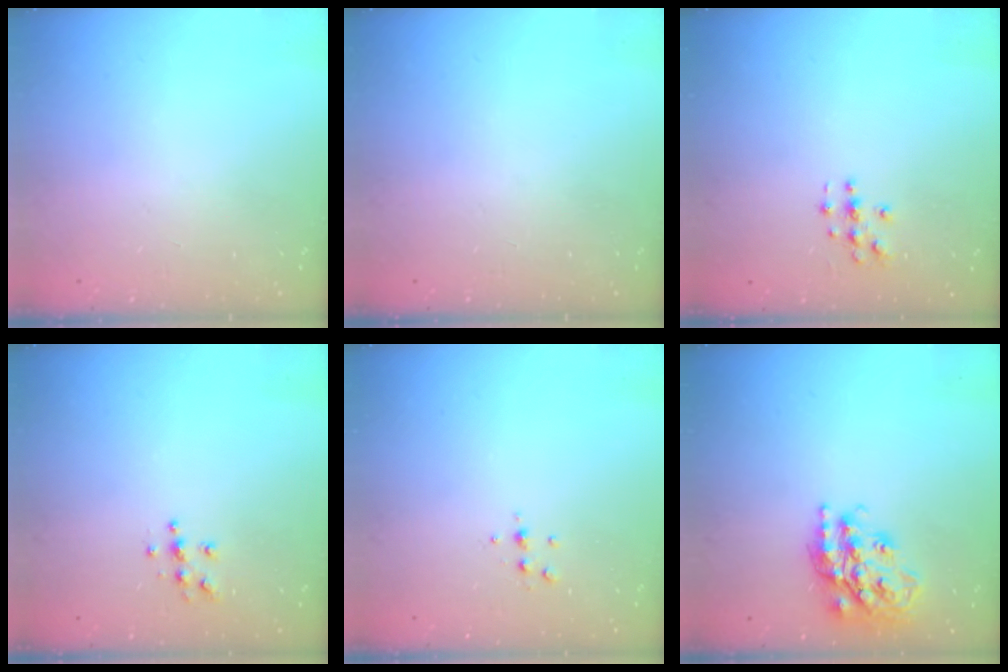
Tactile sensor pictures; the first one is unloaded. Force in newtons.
{"total": 0.0}
{"total": 3.0, "press": 3.0, "slide": 0.3}
{"total": 5.4, "press": 5.4, "slide": 0.1}
{"total": 5.3, "press": 5.2, "slide": 1.0}
{"total": 20.4, "press": 20.3, "slide": 1.7}